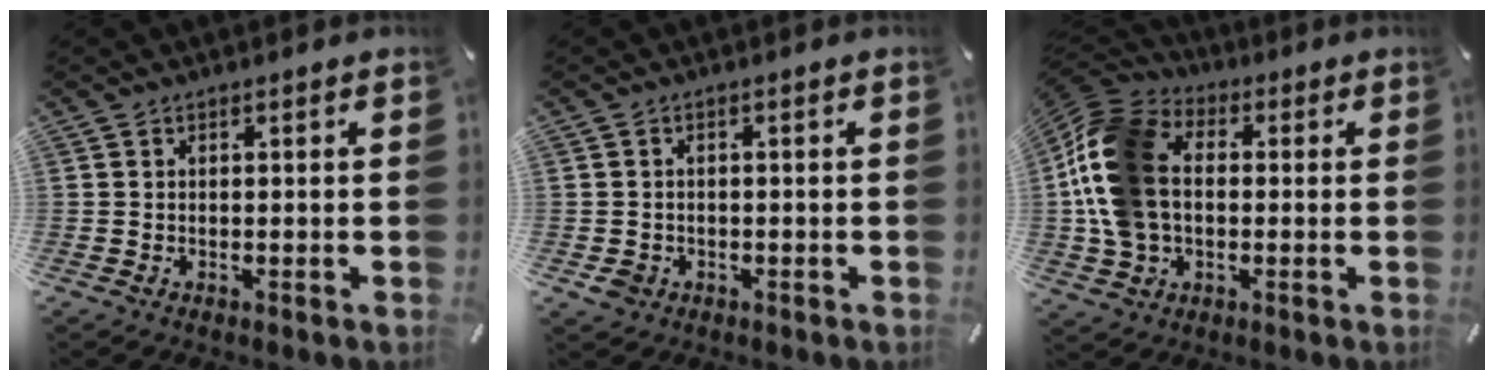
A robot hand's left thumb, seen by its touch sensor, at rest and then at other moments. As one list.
[{"total": 2.6, "force": [-1.0, 2.2, 1.0], "torque": [-0.023, 0.001, -0.020]}, {"total": 17.6, "force": [-0.2, 13.2, 11.6], "torque": [-0.263, 0.024, -0.004]}]